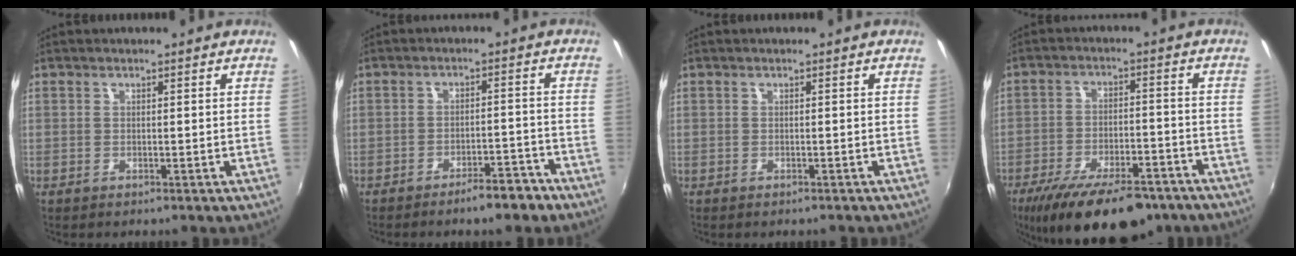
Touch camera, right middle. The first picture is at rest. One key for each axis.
{"total": 5.5, "fx": -4.4, "fy": 1.3, "fz": 3.0, "tx": -0.051, "ty": 0.012, "tz": -0.054}
{"total": 0.6, "fx": -0.6, "fy": 0.1, "fz": 0.2, "tx": -0.005, "ty": -0.001, "tz": -0.007}
{"total": 19.6, "fx": -14.4, "fy": 7.2, "fz": 11.2, "tx": -0.211, "ty": -0.031, "tz": -0.207}